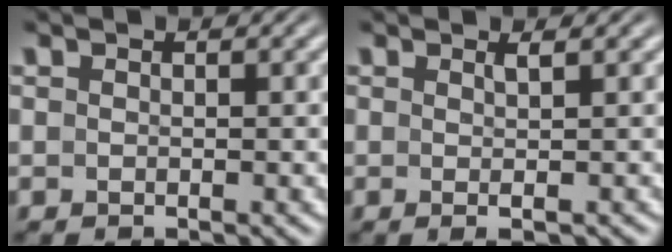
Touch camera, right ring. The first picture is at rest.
{"total": 1.8, "force": [-0.6, -0.9, 1.4], "torque": [-0.026, -0.010, 0.000]}